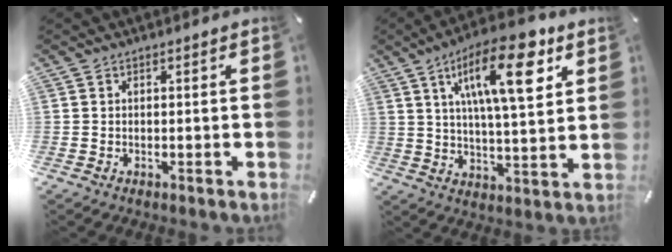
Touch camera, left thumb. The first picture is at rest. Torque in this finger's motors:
{"motor_torque": [2.49, 2.52, 1.53, -1.24, 0.52]}